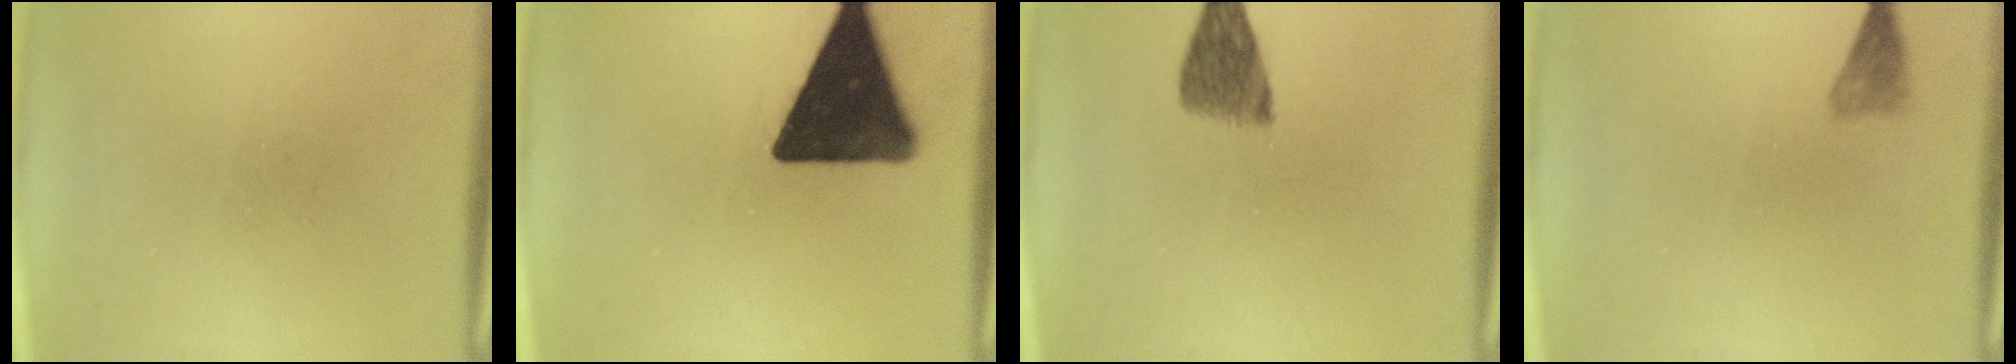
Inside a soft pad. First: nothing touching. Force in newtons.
{"total": 17.2}
{"total": 5.4}
{"total": 1.7}